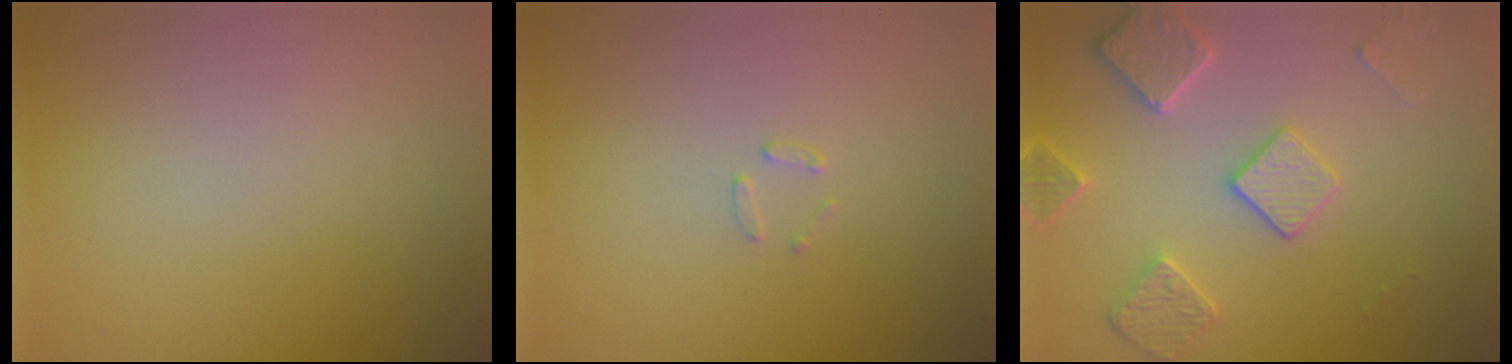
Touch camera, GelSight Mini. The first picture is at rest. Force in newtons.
{"total": 0.9, "press": 0.9, "slide": 0.2}
{"total": 4.5, "press": 3.8, "slide": 2.5}